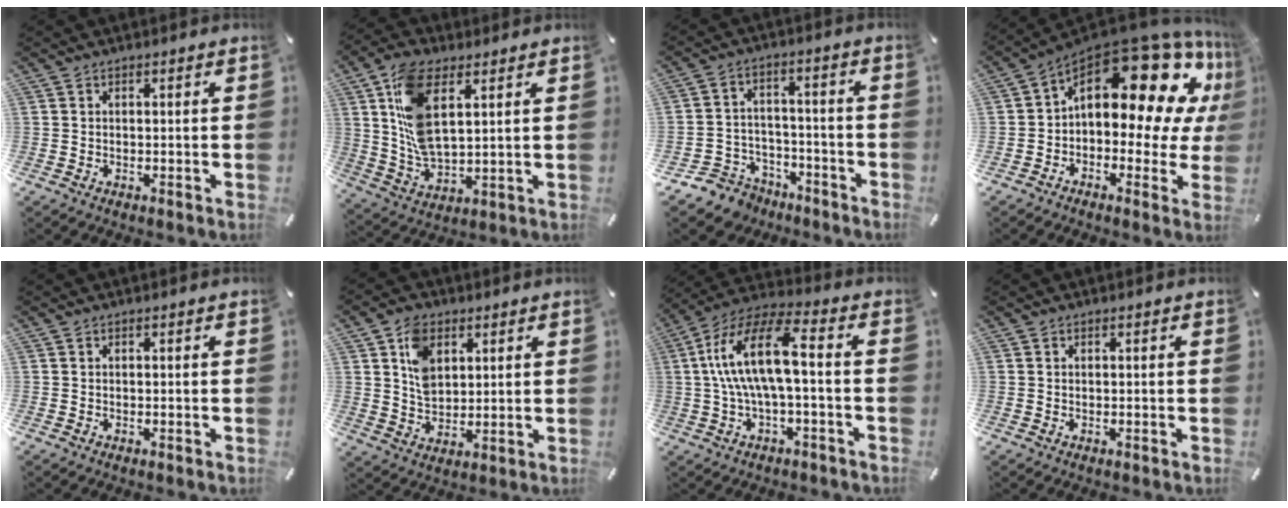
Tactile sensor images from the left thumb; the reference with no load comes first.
{"total": 13.1, "force": [5.0, 6.7, 10.1], "torque": [-0.232, -0.010, 0.090]}
{"total": 8.3, "force": [-6.0, 5.6, 1.4], "torque": [-0.029, 0.039, -0.110]}
{"total": 21.6, "force": [8.2, 10.9, 16.7], "torque": [-0.239, -0.075, 0.134]}
{"total": 0.0}
{"total": 8.7, "force": [3.6, 6.4, 4.7], "torque": [-0.084, 0.004, 0.067]}
{"total": 15.2, "force": [0.7, 5.1, 14.3], "torque": [-0.299, 0.001, 0.001]}
{"total": 0.0}